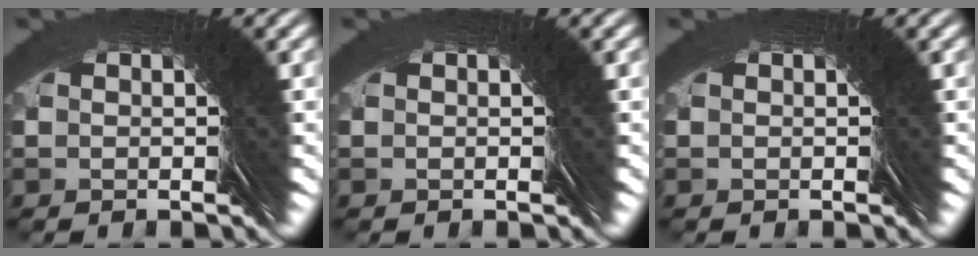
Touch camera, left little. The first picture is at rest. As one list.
[{"total": 0.0}, {"total": 0.0}]